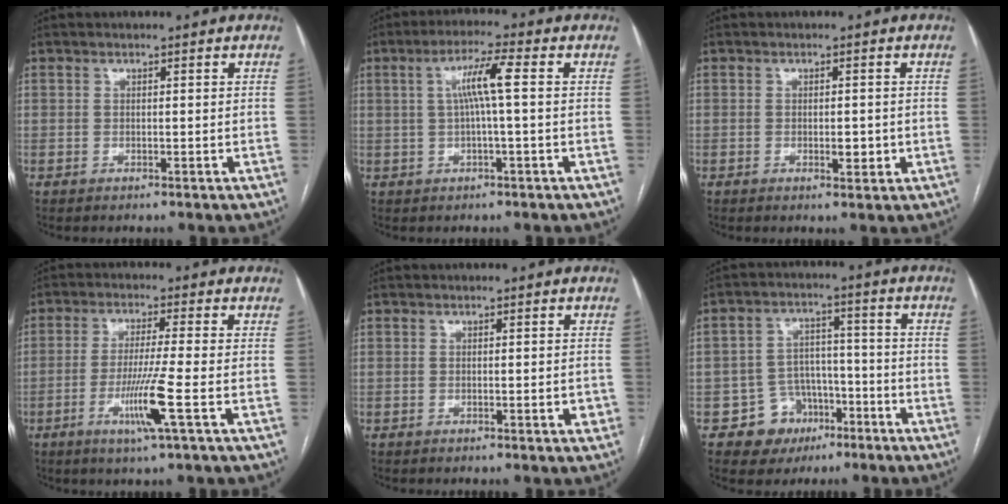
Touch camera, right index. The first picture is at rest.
{"total": 5.9, "force": [0.8, -0.2, 5.8], "torque": [-0.107, 0.012, 0.016]}
{"total": 1.9, "force": [-0.3, 0.9, 1.7], "torque": [-0.025, -0.001, -0.001]}
{"total": 7.2, "force": [-2.6, -1.3, 6.6], "torque": [-0.126, -0.020, -0.051]}
{"total": 0.9, "force": [-0.3, 0.3, 0.8], "torque": [-0.007, 0.001, -0.003]}
{"total": 7.5, "force": [-3.8, 6.4, 1.2], "torque": [-0.006, 0.017, -0.050]}